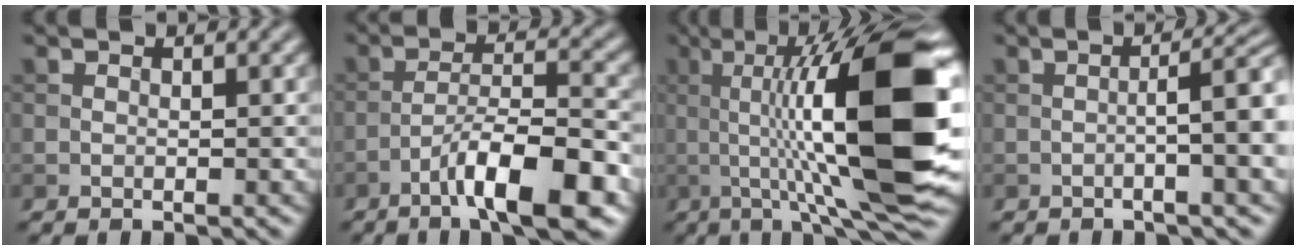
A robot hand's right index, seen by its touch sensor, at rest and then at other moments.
{"total": 9.0, "force": [-5.2, 1.9, 7.2], "torque": [-0.113, 0.015, -0.083]}
{"total": 16.3, "force": [1.1, 4.0, 15.7], "torque": [-0.231, 0.005, 0.013]}
{"total": 6.1, "force": [-0.7, 1.5, 5.9], "torque": [-0.080, 0.011, -0.013]}